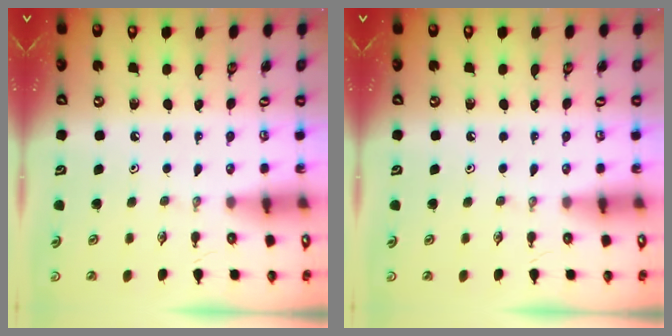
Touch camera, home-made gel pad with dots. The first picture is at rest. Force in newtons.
{"total": 0.0}